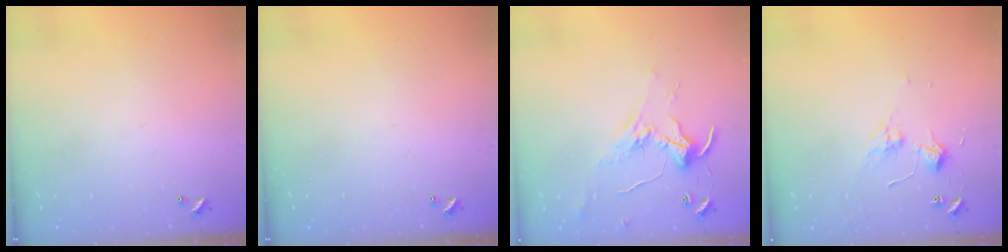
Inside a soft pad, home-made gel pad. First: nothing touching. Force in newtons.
{"total": 0.0}
{"total": 1.6, "press": 1.5, "slide": 0.5}
{"total": 2.7, "press": 2.7, "slide": 0.6}